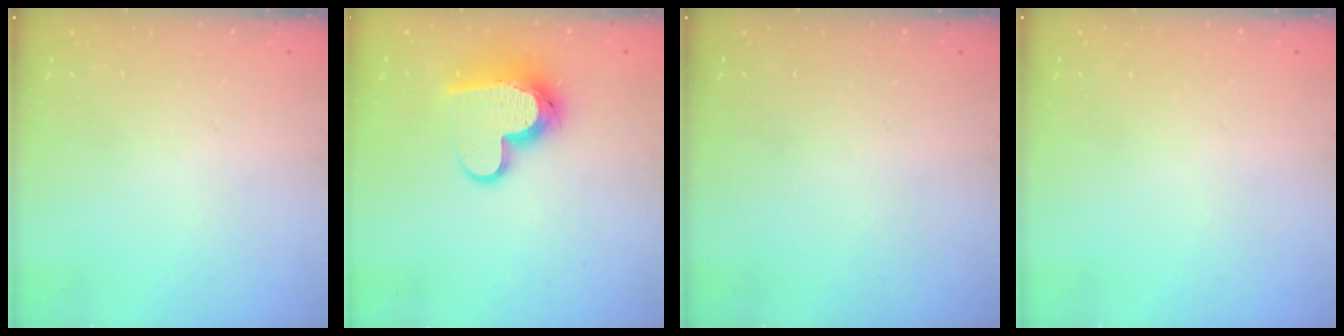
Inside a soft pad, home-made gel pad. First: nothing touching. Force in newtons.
{"total": 13.2, "press": 13.2, "slide": 0.9}
{"total": 0.0}
{"total": 0.0}